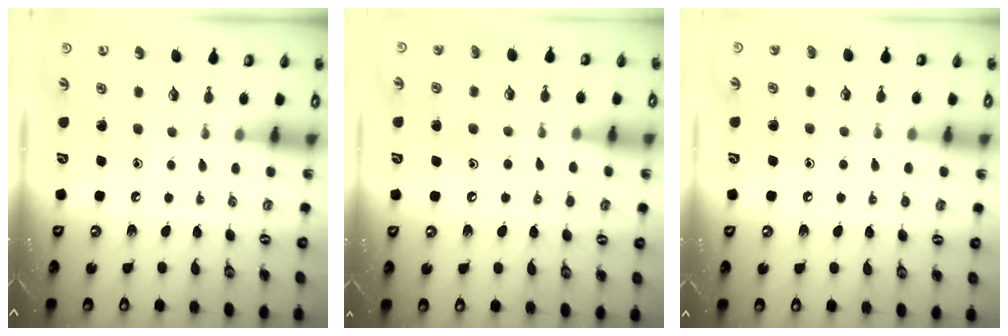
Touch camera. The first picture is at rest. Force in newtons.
{"total": 9.0, "press": 9.0, "slide": 0.8}
{"total": 6.3, "press": 6.3, "slide": 0.9}